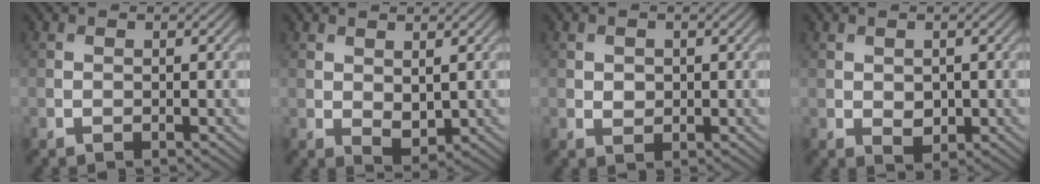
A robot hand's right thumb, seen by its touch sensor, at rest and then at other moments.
{"total": 2.3, "force": [0.7, 1.3, 1.8], "torque": [-0.034, -0.009, 0.019]}
{"total": 1.2, "force": [0.3, 1.1, 0.5], "torque": [-0.014, -0.004, 0.007]}
{"total": 2.0, "force": [0.0, 1.4, 1.5], "torque": [-0.028, -0.006, 0.006]}